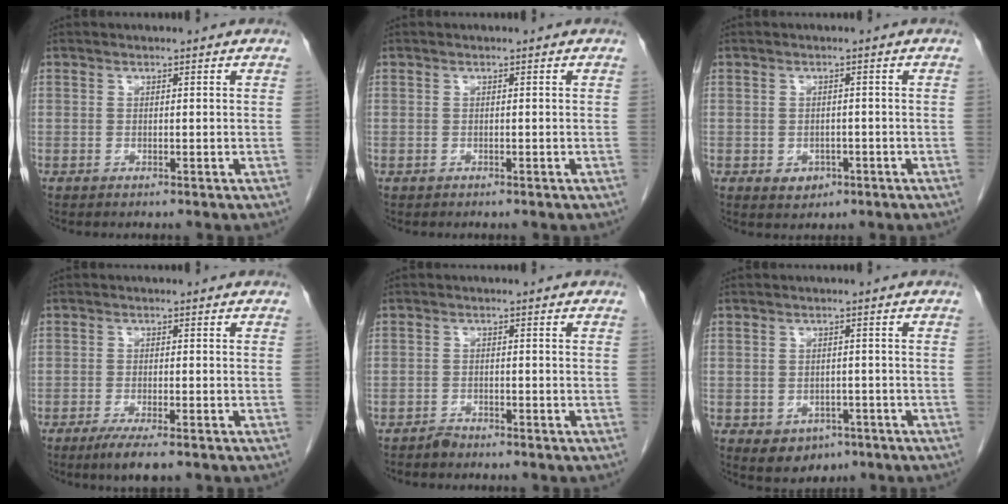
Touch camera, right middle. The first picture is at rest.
{"total": 0.0}
{"total": 2.2, "force": [-1.0, 1.7, 1.0], "torque": [-0.009, 0.004, -0.006]}
{"total": 4.4, "force": [-3.0, 0.5, 3.2], "torque": [-0.053, -0.011, -0.048]}
{"total": 1.3, "force": [-1.3, 0.3, 0.0], "torque": [-0.002, -0.001, -0.023]}
{"total": 4.4, "force": [-2.2, 3.3, 1.8], "torque": [-0.021, 0.001, -0.021]}